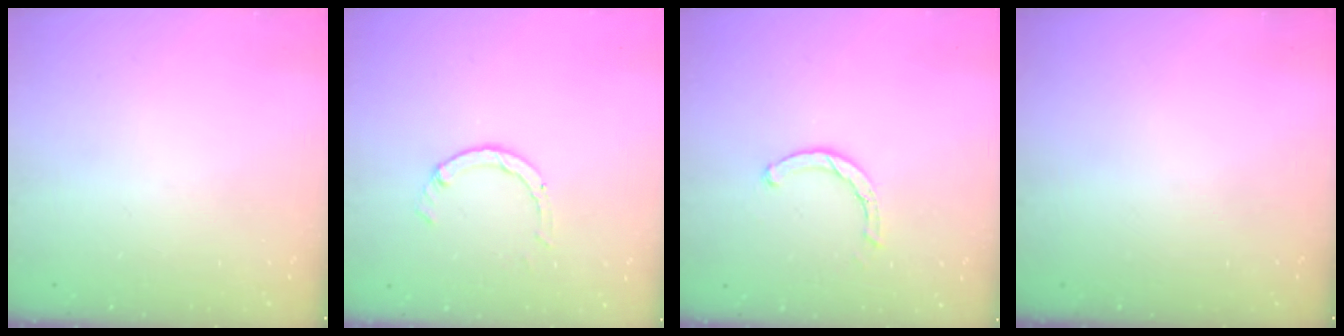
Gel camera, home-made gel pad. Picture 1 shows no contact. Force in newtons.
{"total": 2.6, "press": 2.5, "slide": 0.3}
{"total": 2.0, "press": 2.0, "slide": 0.2}
{"total": 0.0}